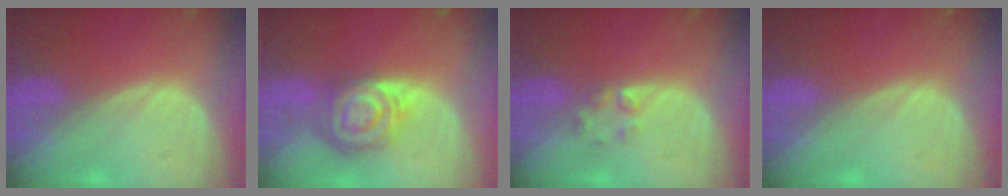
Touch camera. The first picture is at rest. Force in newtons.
{"total": 8.2, "press": 7.1, "slide": 4.1}
{"total": 2.0, "press": 2.0, "slide": 0.2}
{"total": 0.0}